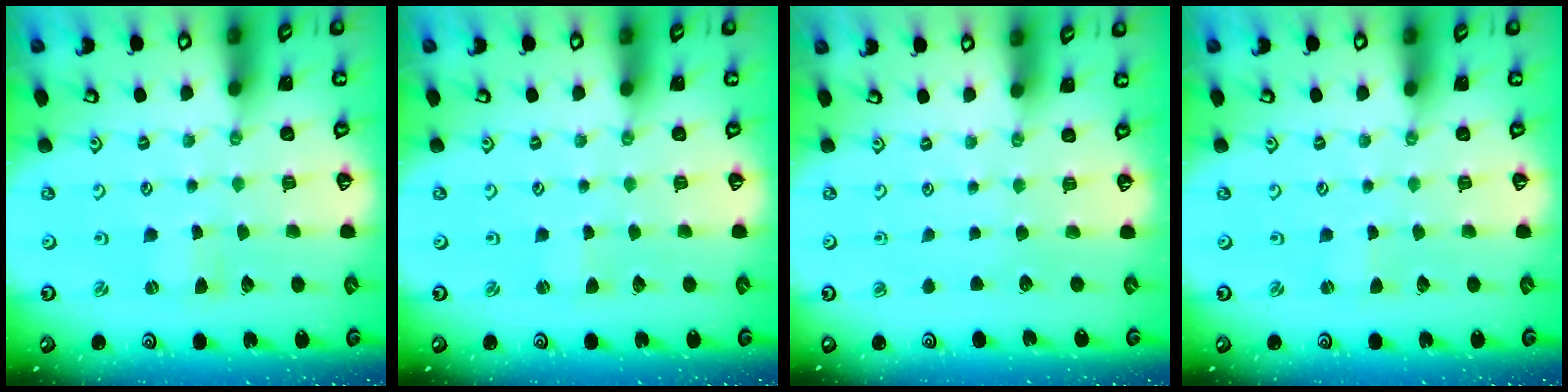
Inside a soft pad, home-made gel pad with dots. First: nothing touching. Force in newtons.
{"total": 1.0, "press": 1.0, "slide": 0.2}
{"total": 0.0}
{"total": 0.0}